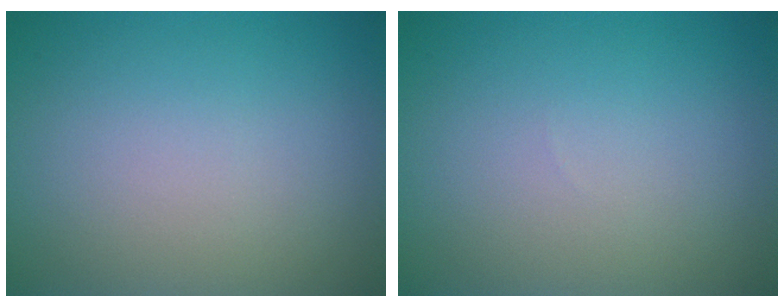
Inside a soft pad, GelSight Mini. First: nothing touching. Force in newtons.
{"total": 0.0}